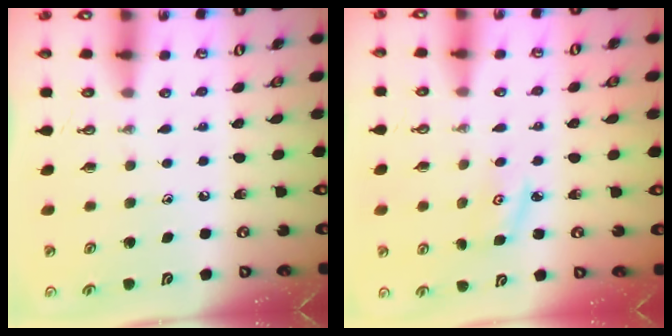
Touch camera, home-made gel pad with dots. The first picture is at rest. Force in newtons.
{"total": 4.7, "press": 4.6, "slide": 0.6}